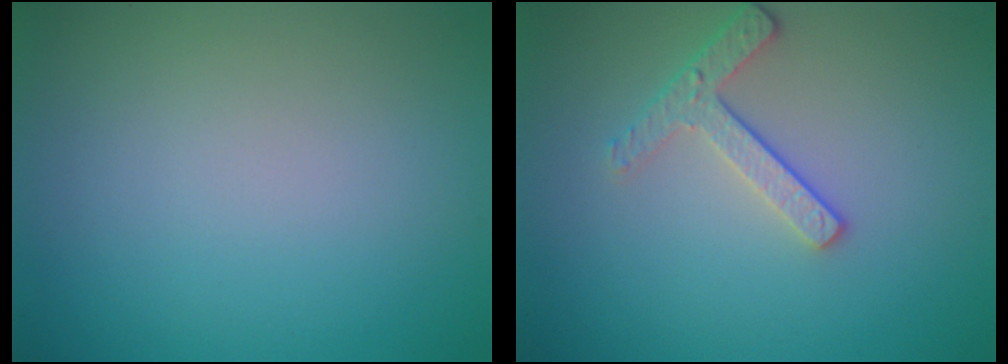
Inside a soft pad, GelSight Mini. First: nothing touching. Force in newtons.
{"total": 2.5, "press": 2.2, "slide": 1.1}